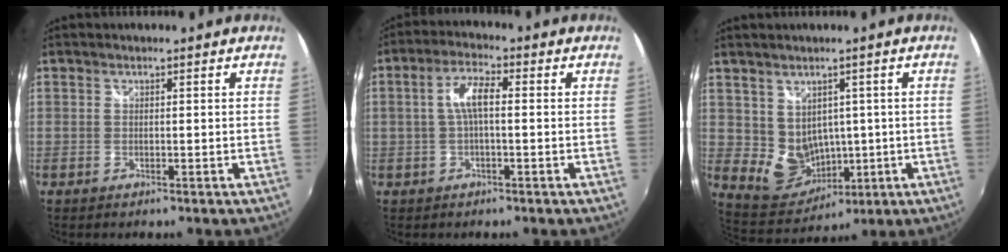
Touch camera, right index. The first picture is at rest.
{"total": 5.5, "force": [0.1, 1.7, 5.2], "torque": [-0.103, 0.013, 0.003]}
{"total": 8.5, "force": [0.8, 7.5, 3.9], "torque": [-0.081, -0.005, 0.041]}